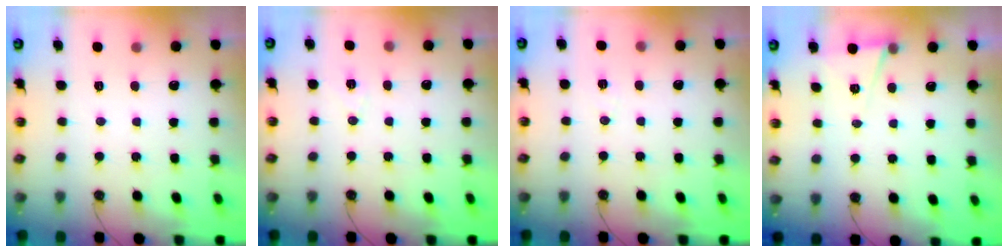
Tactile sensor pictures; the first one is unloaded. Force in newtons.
{"total": 6.2, "press": 4.1, "slide": 4.6}
{"total": 4.7, "press": 3.8, "slide": 2.8}
{"total": 5.7, "press": 3.3, "slide": 4.6}